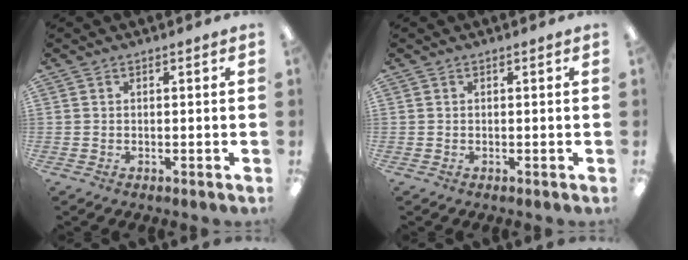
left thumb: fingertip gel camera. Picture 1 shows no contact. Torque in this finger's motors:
{"motor_torque": [0.00, 0.00, 0.00, 0.00, 0.00]}